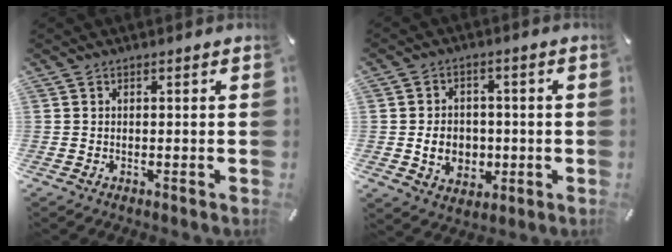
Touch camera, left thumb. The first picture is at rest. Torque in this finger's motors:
{"motor_torque": [-0.57, 0.94, 0.73, -0.10, 0.05]}